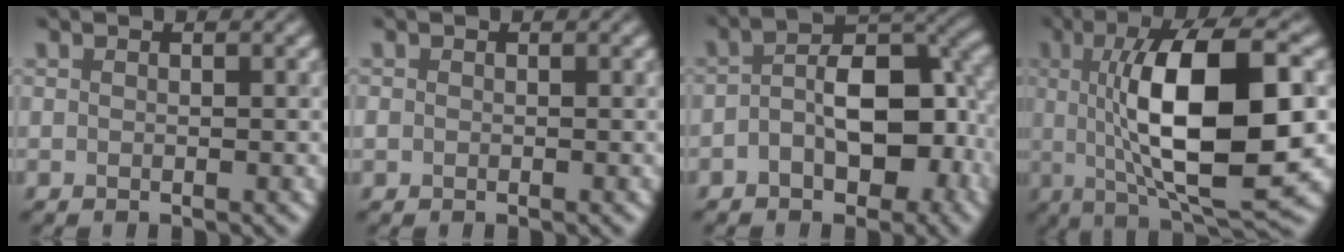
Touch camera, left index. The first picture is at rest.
{"total": 0.5, "force": [-0.1, 0.5, 0.2], "torque": [-0.001, -0.003, -0.002]}
{"total": 8.4, "force": [-1.5, 4.7, 6.8], "torque": [-0.088, 0.013, -0.033]}
{"total": 12.8, "force": [0.5, 3.9, 12.2], "torque": [-0.184, 0.002, 0.010]}